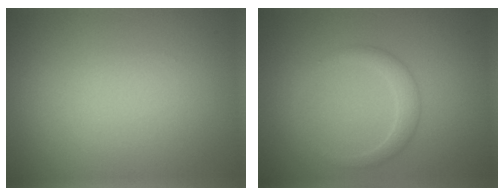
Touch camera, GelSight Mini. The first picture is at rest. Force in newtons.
{"total": 1.9, "press": 1.9, "slide": 0.1}